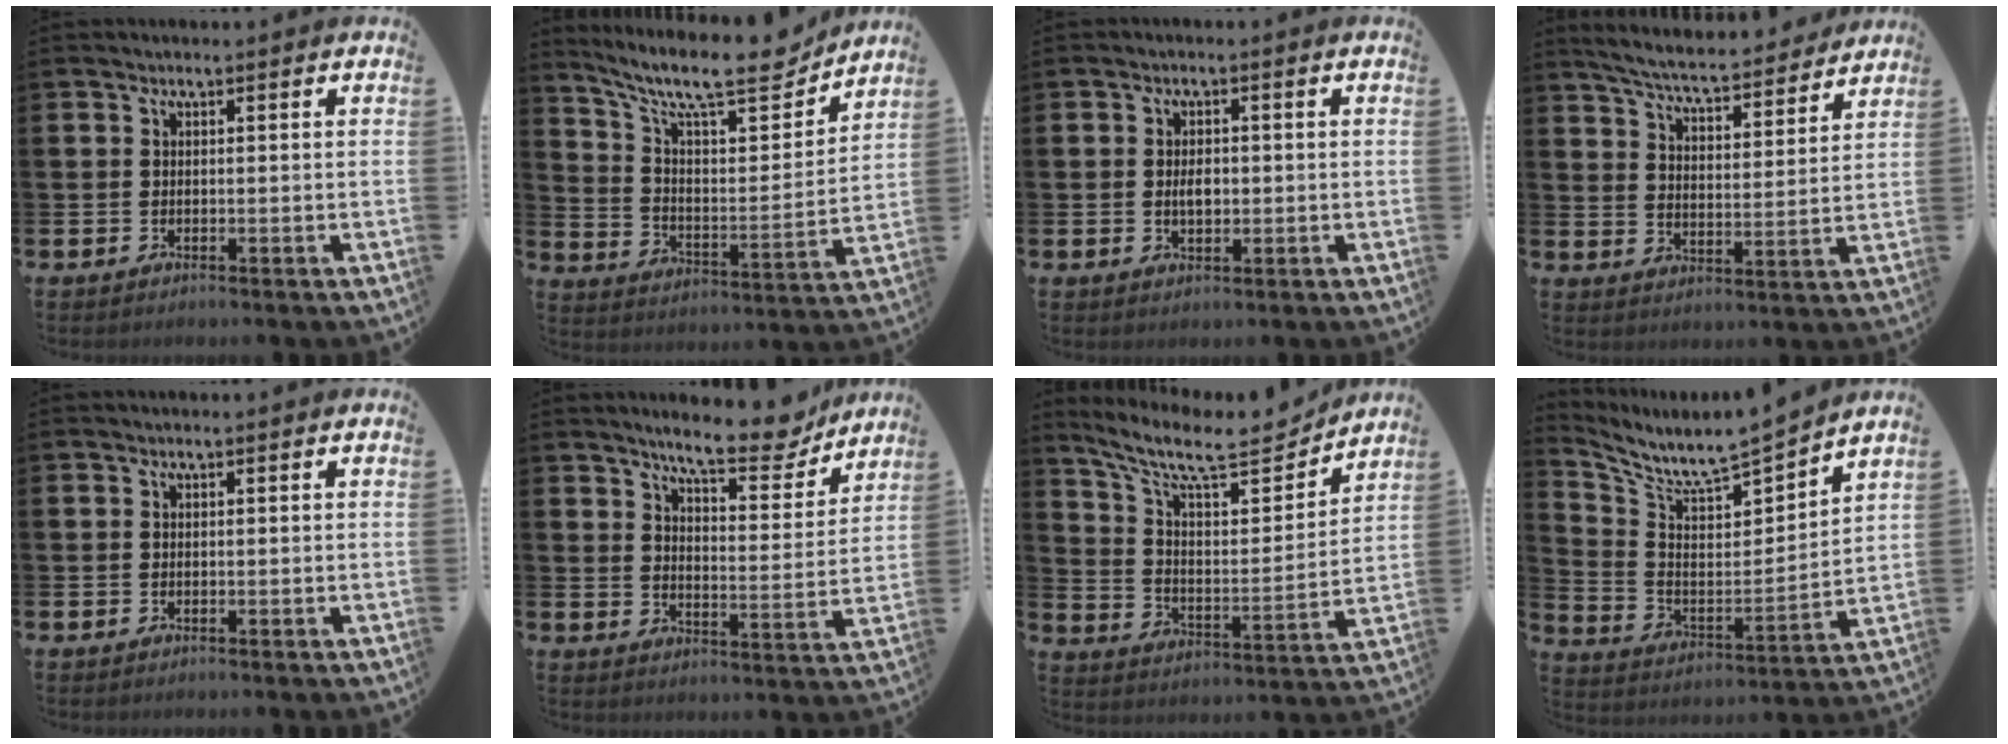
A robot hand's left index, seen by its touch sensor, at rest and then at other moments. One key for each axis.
{"total": 12.2, "fx": 10.4, "fy": 3.0, "fz": 5.6, "tx": -0.129, "ty": -0.073, "tz": 0.174}
{"total": 2.3, "fx": 0.0, "fy": 1.4, "fz": 1.8, "tx": -0.017, "ty": -0.001, "tz": -0.007}
{"total": 6.4, "fx": 6.1, "fy": 0.6, "fz": 1.8, "tx": -0.063, "ty": -0.044, "tz": 0.103}
{"total": 0.0}
{"total": 9.0, "fx": 8.2, "fy": 1.8, "fz": 3.0, "tx": -0.064, "ty": -0.049, "tz": 0.143}
{"total": 10.2, "fx": 8.9, "fy": 2.7, "fz": 4.3, "tx": -0.111, "ty": -0.065, "tz": 0.149}
{"total": 6.9, "fx": 6.6, "fy": 0.3, "fz": 2.0, "tx": -0.073, "ty": -0.063, "tz": 0.107}